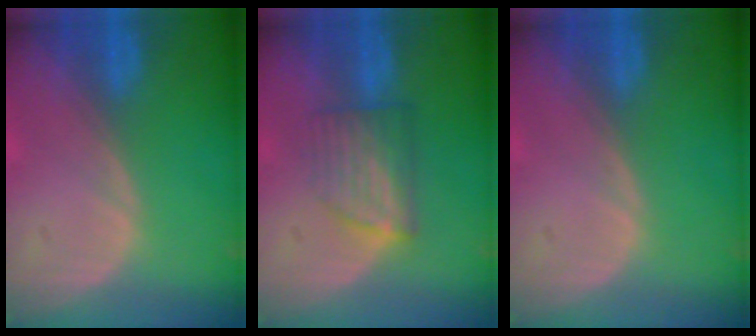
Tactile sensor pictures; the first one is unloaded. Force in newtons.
{"total": 6.1, "press": 5.5, "slide": 2.7}
{"total": 0.0}